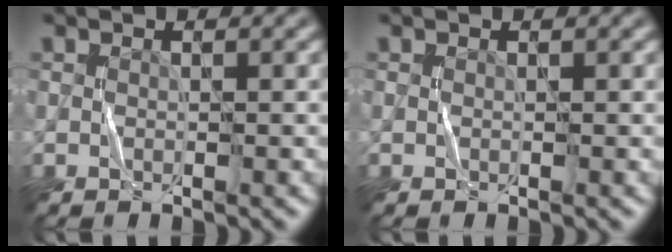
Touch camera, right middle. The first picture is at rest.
{"total": 0.0}